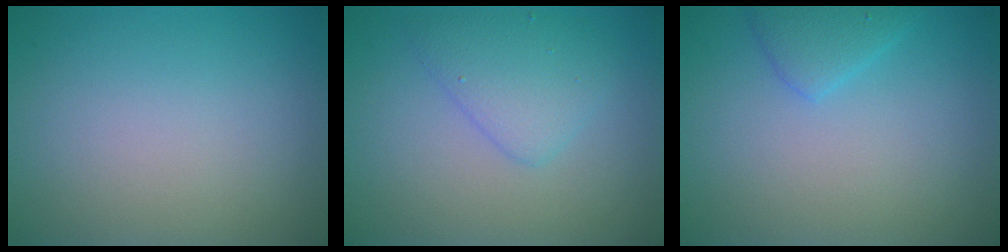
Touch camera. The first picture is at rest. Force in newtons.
{"total": 3.0, "press": 3.0, "slide": 0.2}
{"total": 2.0, "press": 2.0, "slide": 0.1}